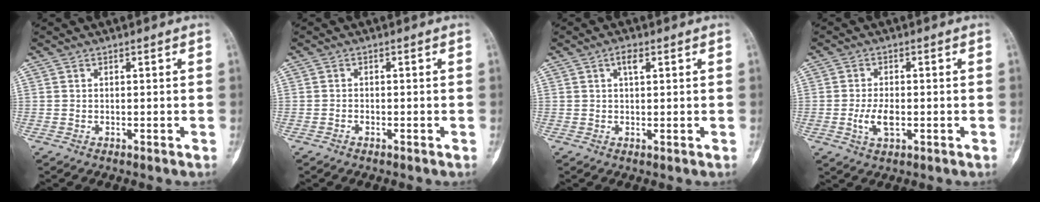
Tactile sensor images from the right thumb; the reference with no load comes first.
{"total": 0.6, "force": [-0.4, 0.4, 0.1], "torque": [-0.002, 0.001, -0.009]}
{"total": 2.6, "force": [1.1, 1.0, 2.2], "torque": [-0.036, -0.001, 0.018]}
{"total": 4.6, "force": [-0.9, 2.4, 3.9], "torque": [-0.076, -0.001, -0.014]}